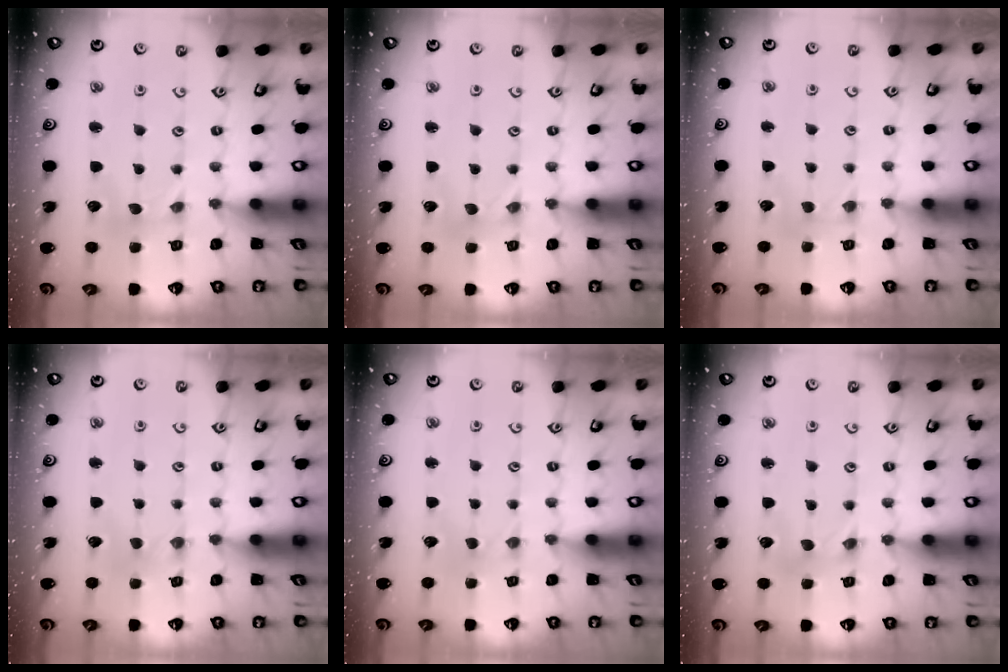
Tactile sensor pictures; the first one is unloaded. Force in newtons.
{"total": 0.0}
{"total": 1.4, "press": 1.4, "slide": 0.3}
{"total": 0.0}
{"total": 0.0}
{"total": 0.8, "press": 0.8, "slide": 0.2}